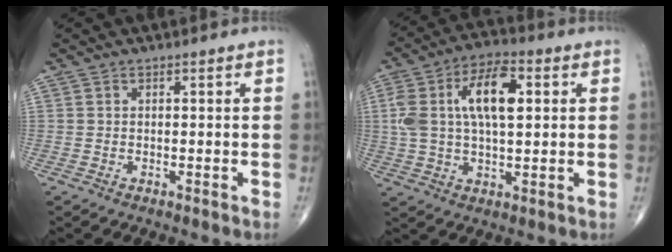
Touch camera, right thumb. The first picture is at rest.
{"total": 14.1, "force": [3.0, 6.6, 12.1], "torque": [-0.228, 0.017, 0.051]}